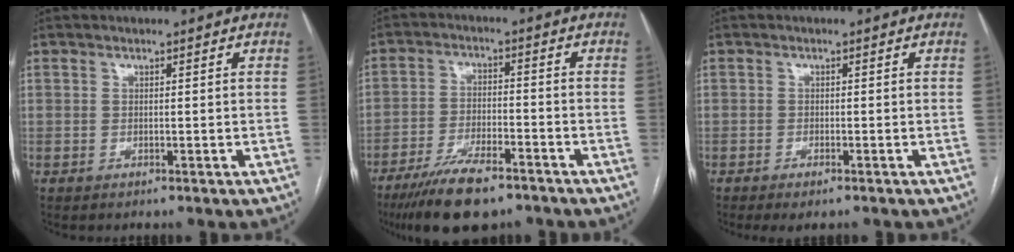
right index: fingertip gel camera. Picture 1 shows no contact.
{"total": 11.1, "force": [-8.2, 3.0, 6.8], "torque": [-0.119, -0.018, -0.142]}
{"total": 2.4, "force": [-1.7, 0.6, 1.5], "torque": [-0.022, -0.004, -0.023]}